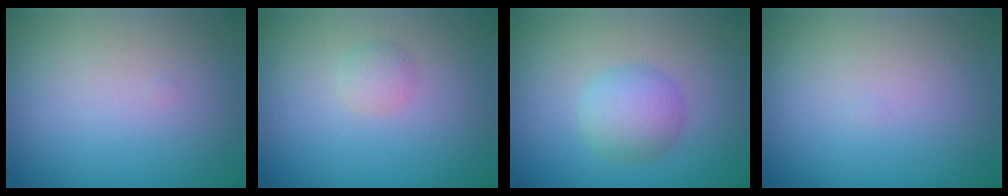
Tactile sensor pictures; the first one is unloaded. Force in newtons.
{"total": 1.1, "press": 1.1, "slide": 0.1}
{"total": 3.0, "press": 3.0, "slide": 0.1}
{"total": 0.0}